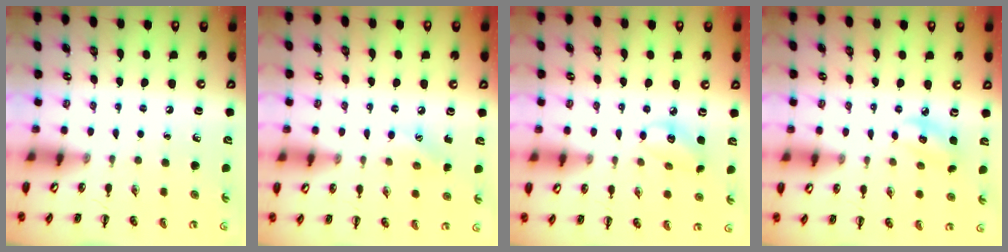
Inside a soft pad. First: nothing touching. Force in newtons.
{"total": 5.2, "press": 5.0, "slide": 1.4}
{"total": 5.5, "press": 5.4, "slide": 0.8}
{"total": 4.9, "press": 4.9, "slide": 0.6}